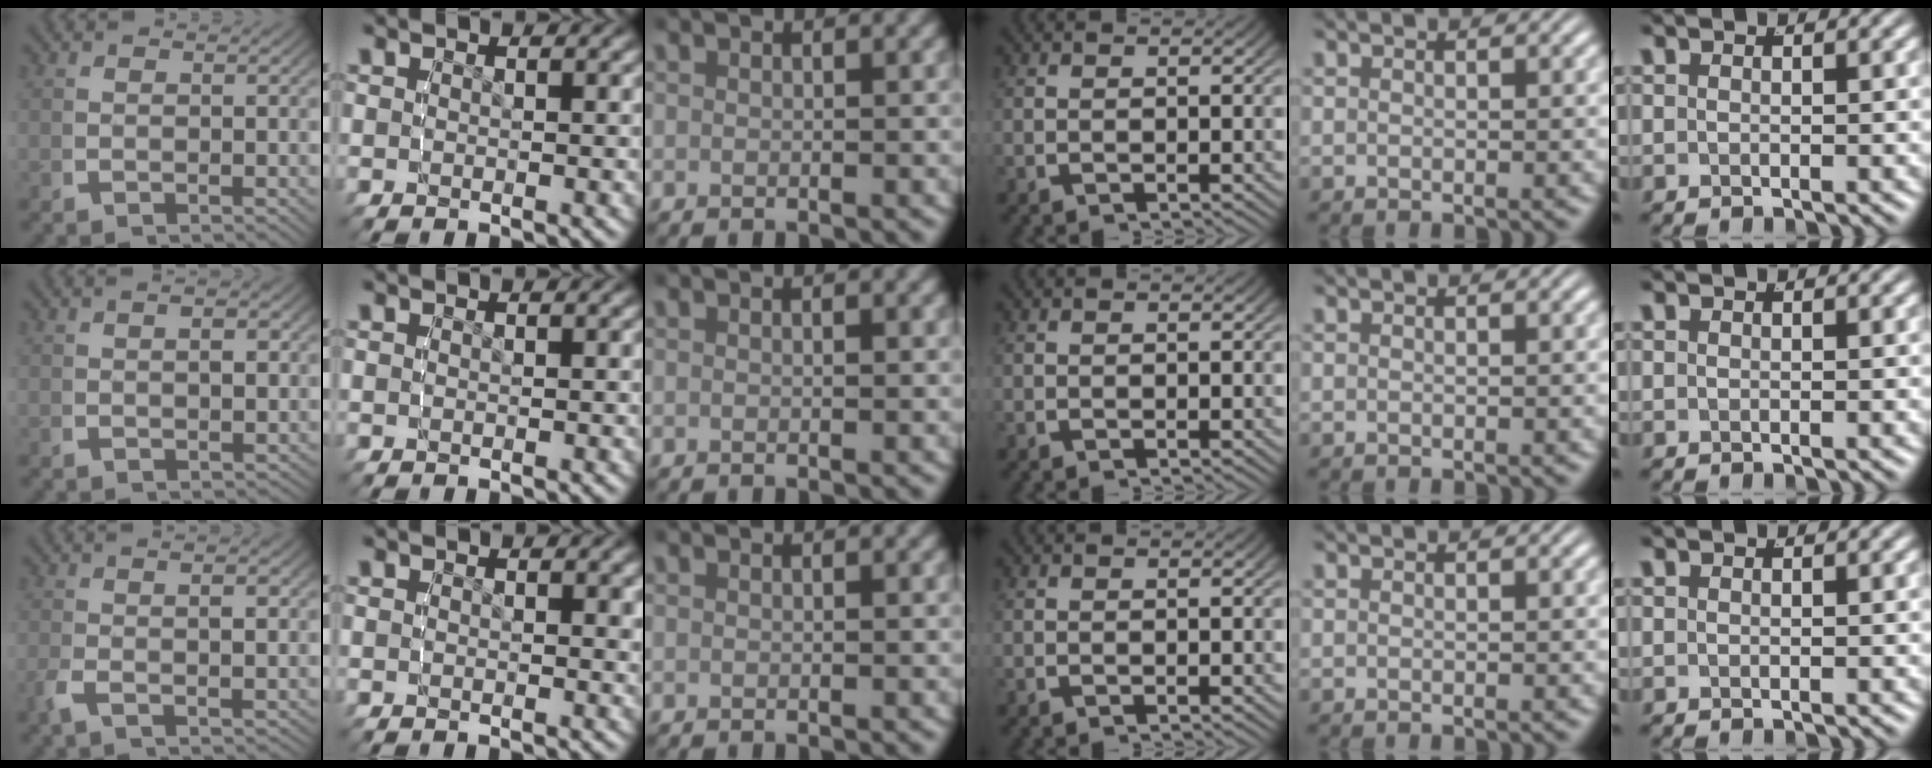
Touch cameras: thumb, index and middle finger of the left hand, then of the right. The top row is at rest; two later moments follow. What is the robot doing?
{"motion": "lift_and_place", "object": "sponge"}